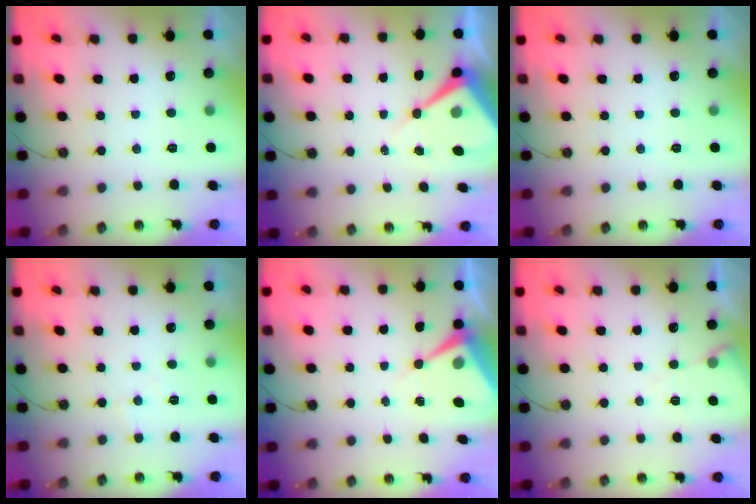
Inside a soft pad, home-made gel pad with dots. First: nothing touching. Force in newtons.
{"total": 8.4, "press": 8.3, "slide": 0.7}
{"total": 0.0}
{"total": 4.4, "press": 4.4, "slide": 0.7}
{"total": 8.5, "press": 8.5, "slide": 0.2}
{"total": 5.5, "press": 5.4, "slide": 0.8}